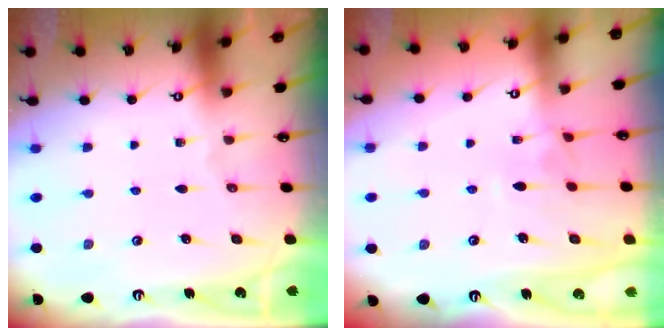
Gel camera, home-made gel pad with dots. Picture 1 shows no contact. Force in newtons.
{"total": 2.2, "press": 2.2, "slide": 0.5}